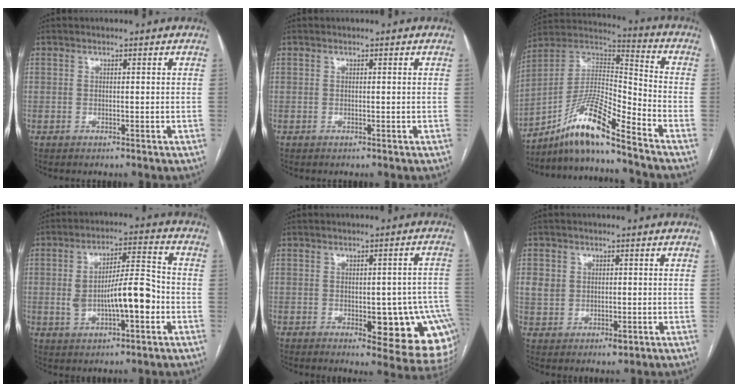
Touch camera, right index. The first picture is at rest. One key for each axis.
{"total": 0.0}
{"total": 13.3, "fx": -10.0, "fy": 0.4, "fz": 8.8, "tx": -0.165, "ty": 0.018, "tz": -0.183}
{"total": 11.0, "fx": -1.6, "fy": 3.2, "fz": 10.4, "tx": -0.185, "ty": 0.022, "tz": -0.020}
{"total": 14.2, "fx": -3.9, "fy": 5.5, "fz": 12.5, "tx": -0.088, "ty": 0.021, "tz": -0.033}
{"total": 4.9, "fx": 0.4, "fy": 4.2, "fz": 2.5, "tx": -0.047, "ty": 0.004, "tz": 0.017}